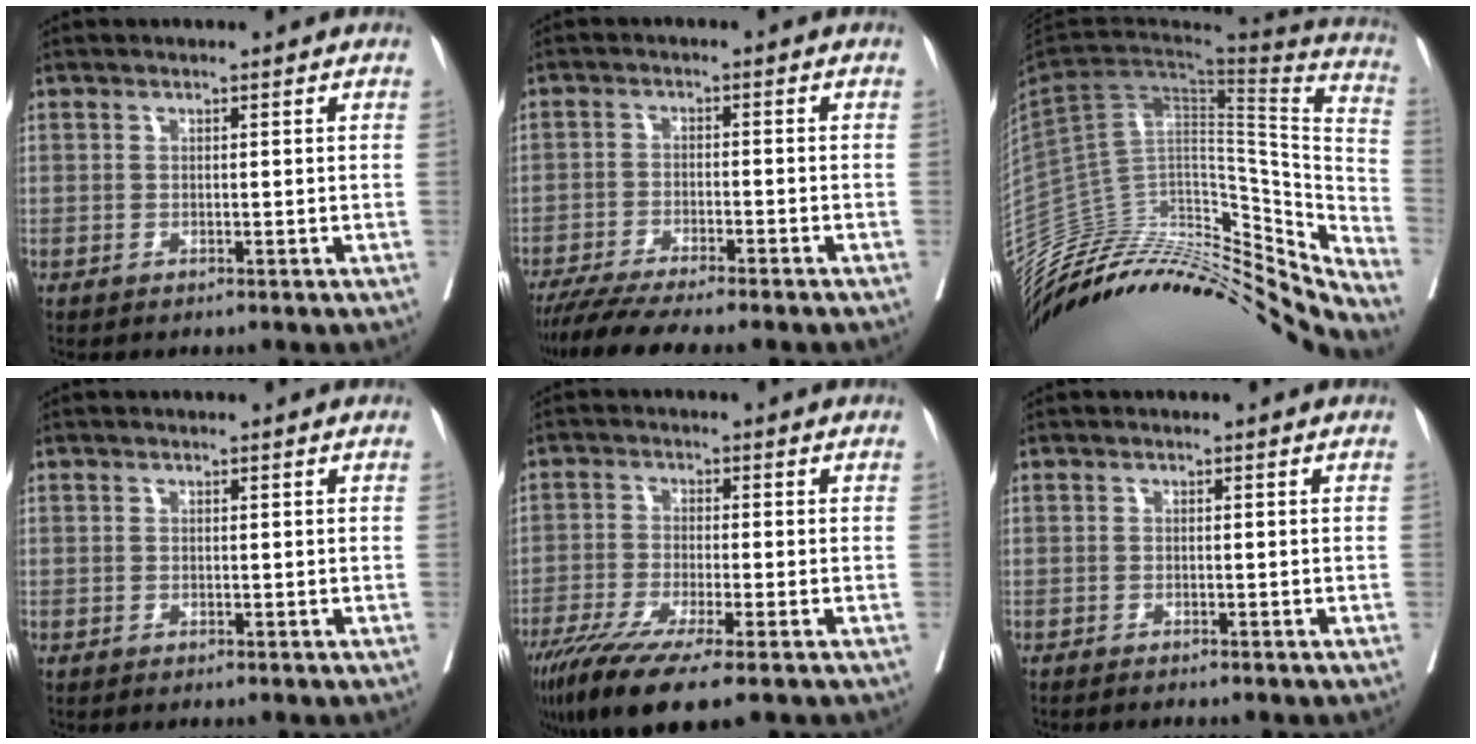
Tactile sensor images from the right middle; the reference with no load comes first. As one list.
[{"total": 10.3, "force": [-8.7, 0.6, 5.5], "torque": [-0.080, -0.020, -0.137]}, {"total": 35.3, "force": [-31.0, 11.5, 12.5], "torque": [-0.166, 0.014, -0.431]}, {"total": 0.0}, {"total": 10.4, "force": [-7.0, 0.7, 7.7], "torque": [-0.129, -0.027, -0.117]}, {"total": 1.5, "force": [-1.4, 0.0, 0.5], "torque": [-0.009, -0.002, -0.019]}]